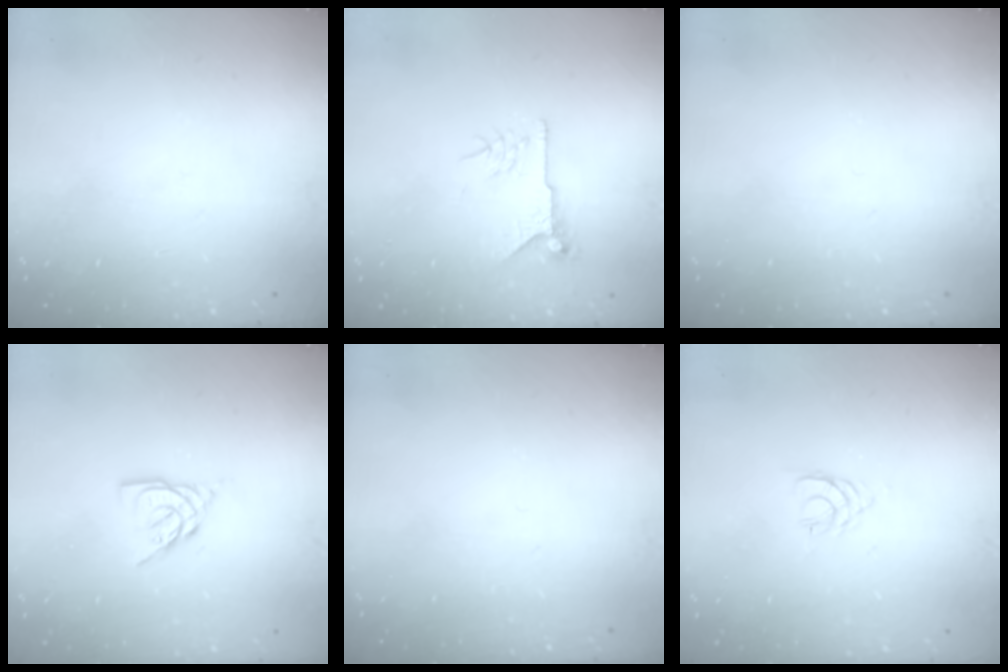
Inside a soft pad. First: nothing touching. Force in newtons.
{"total": 7.2, "press": 7.2, "slide": 0.2}
{"total": 0.0}
{"total": 8.0, "press": 7.9, "slide": 1.1}
{"total": 0.0}
{"total": 2.0, "press": 1.9, "slide": 0.3}